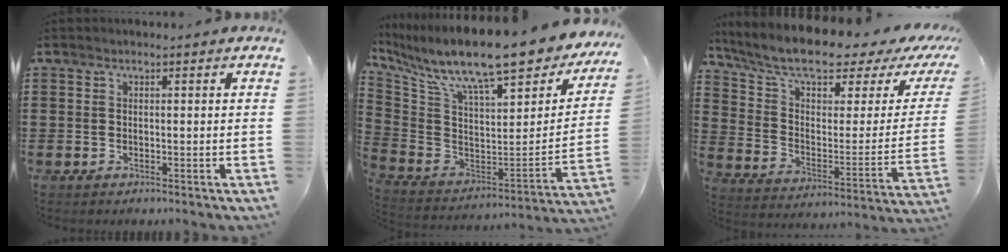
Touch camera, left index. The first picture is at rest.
{"total": 14.2, "force": [10.6, 2.3, 9.2], "torque": [-0.183, -0.078, 0.170]}
{"total": 9.2, "force": [7.2, 2.0, 5.4], "torque": [-0.126, -0.046, 0.122]}